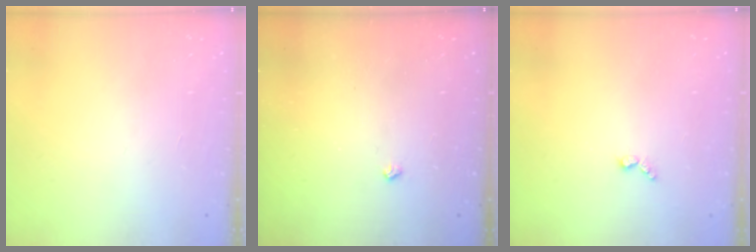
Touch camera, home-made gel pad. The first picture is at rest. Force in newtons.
{"total": 2.6, "press": 2.5, "slide": 0.5}
{"total": 3.6, "press": 3.6, "slide": 0.6}